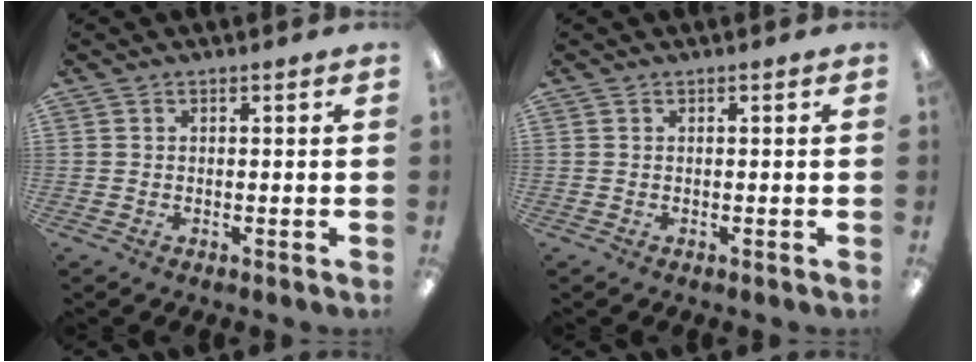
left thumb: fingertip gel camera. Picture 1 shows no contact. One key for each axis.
{"total": 0.0}